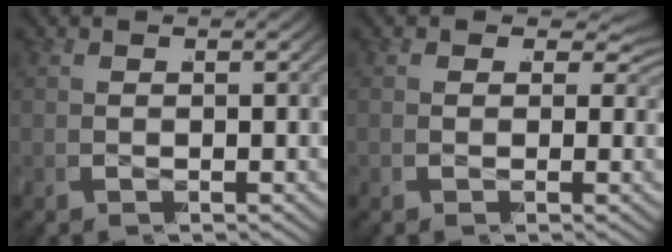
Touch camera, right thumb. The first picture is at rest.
{"total": 2.8, "force": [0.4, 1.8, 2.1], "torque": [-0.029, -0.008, 0.008]}